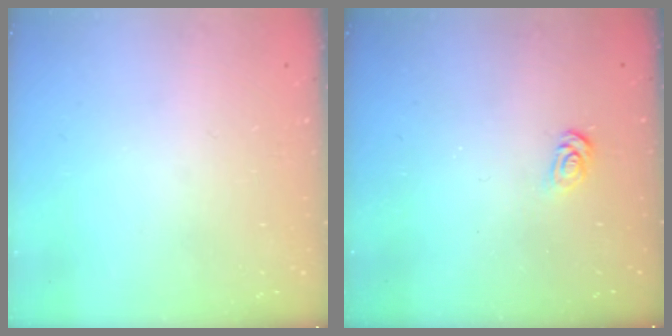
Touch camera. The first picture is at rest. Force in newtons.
{"total": 3.4, "press": 3.4, "slide": 0.3}